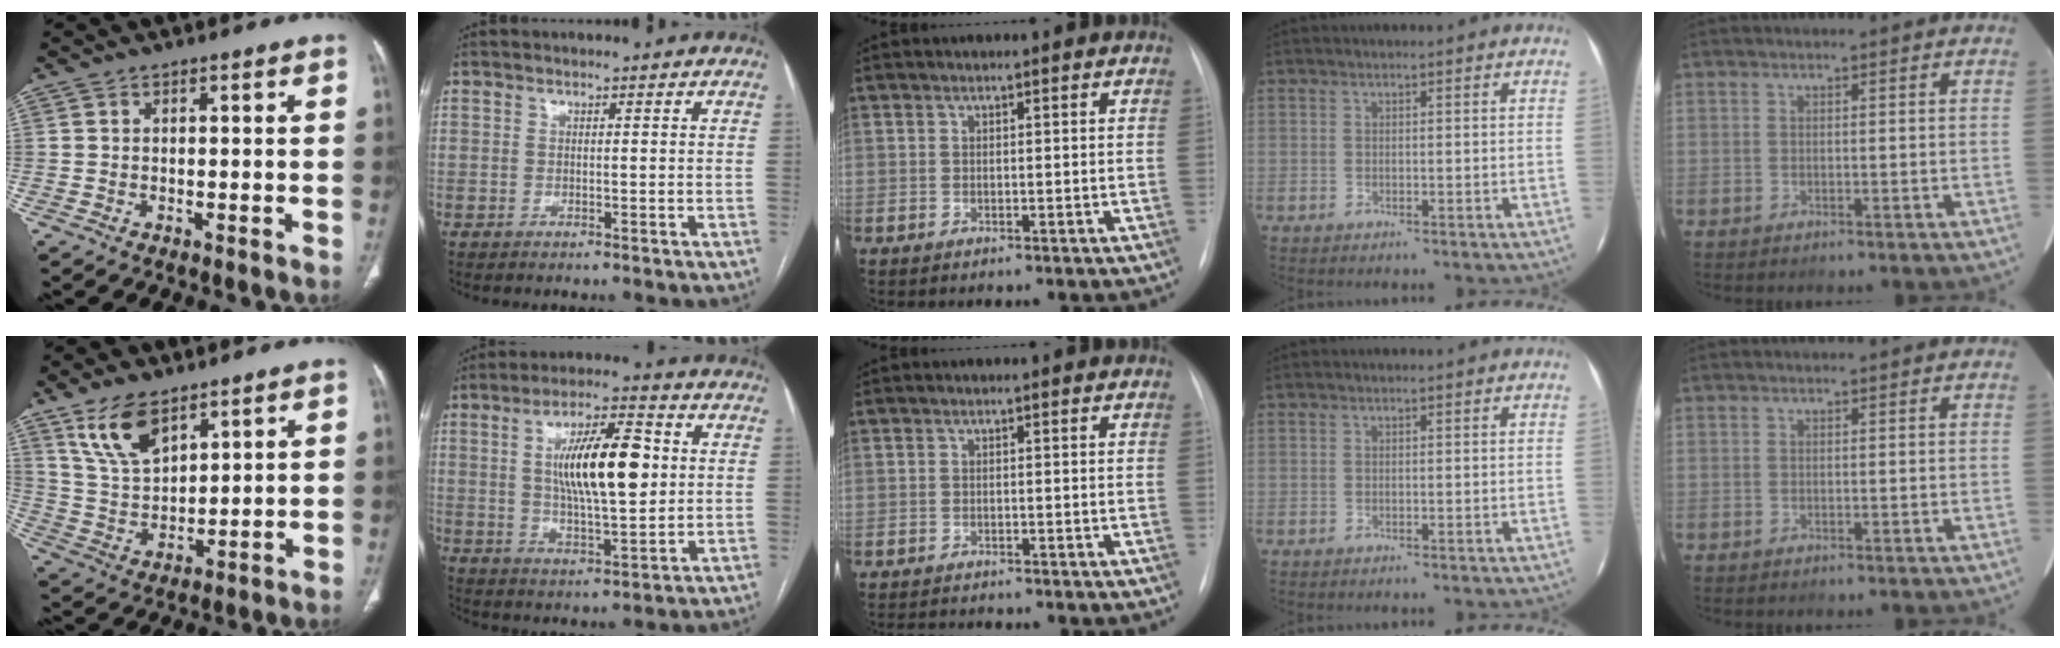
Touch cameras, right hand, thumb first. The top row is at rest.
{"thumb": {"total": 10.6, "force": [6.8, 5.0, 6.4], "torque": [-0.112, -0.031, 0.143]}, "index": {"total": 13.3, "force": [2.2, 3.2, 12.7], "torque": [-0.223, 0.011, 0.037]}, "middle": {"total": 2.6, "force": [-2.6, -0.1, 0.4], "torque": [-0.006, -0.011, -0.040]}}